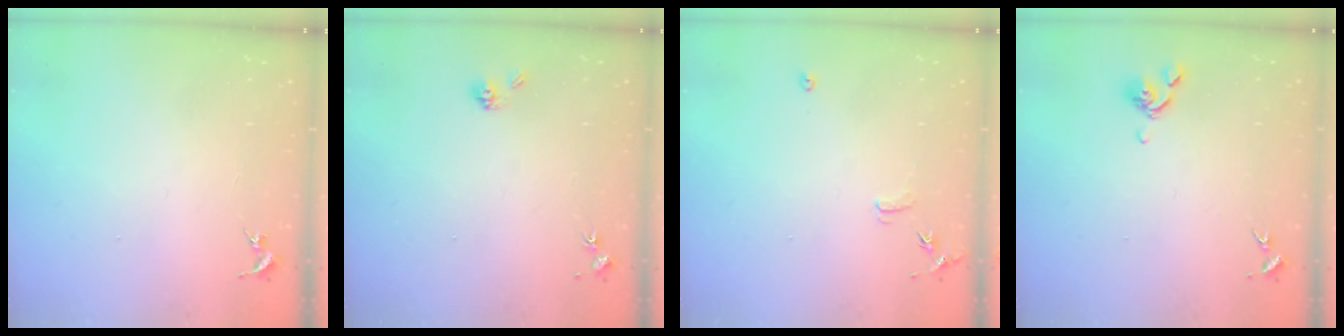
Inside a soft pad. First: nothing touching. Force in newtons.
{"total": 5.0, "press": 4.6, "slide": 1.7}
{"total": 6.9, "press": 6.9, "slide": 0.7}
{"total": 6.8, "press": 6.7, "slide": 0.9}